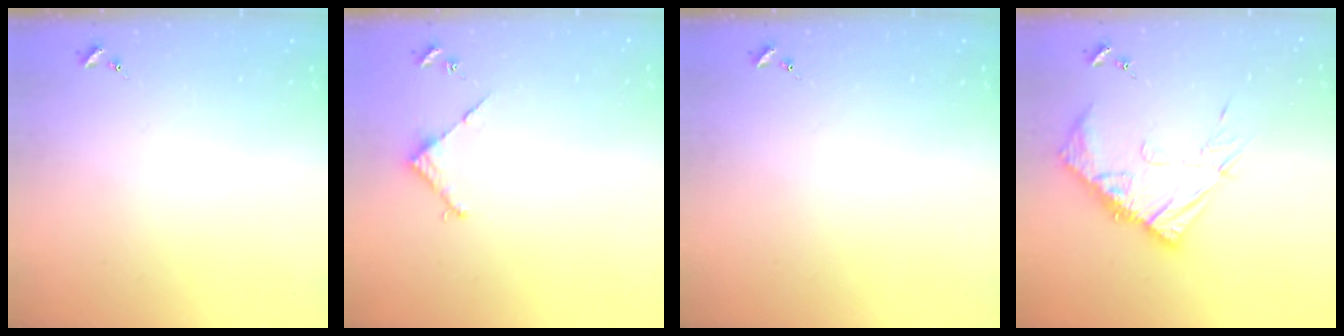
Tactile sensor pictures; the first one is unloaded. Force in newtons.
{"total": 2.9, "press": 2.8, "slide": 0.2}
{"total": 0.0}
{"total": 13.4, "press": 13.4, "slide": 1.0}